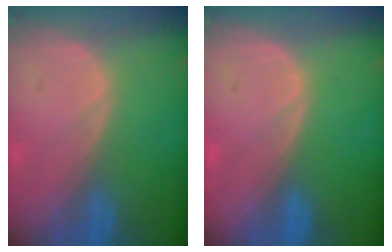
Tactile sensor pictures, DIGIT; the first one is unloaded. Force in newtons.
{"total": 0.0}